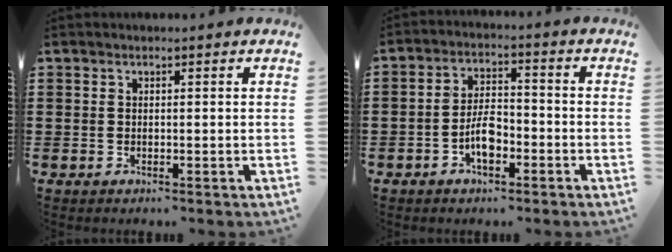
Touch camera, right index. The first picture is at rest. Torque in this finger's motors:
{"motor_torque": [2.14, 0.00, 0.61, 0.13]}